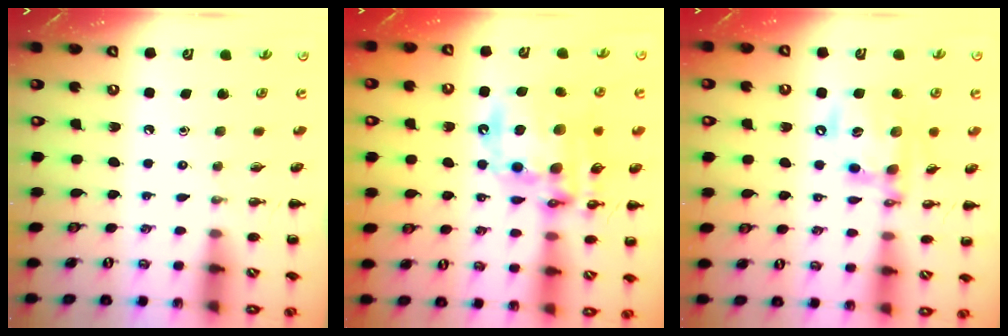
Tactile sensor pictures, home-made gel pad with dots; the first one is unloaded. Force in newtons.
{"total": 19.9, "press": 19.4, "slide": 4.5}
{"total": 14.7, "press": 14.3, "slide": 3.1}